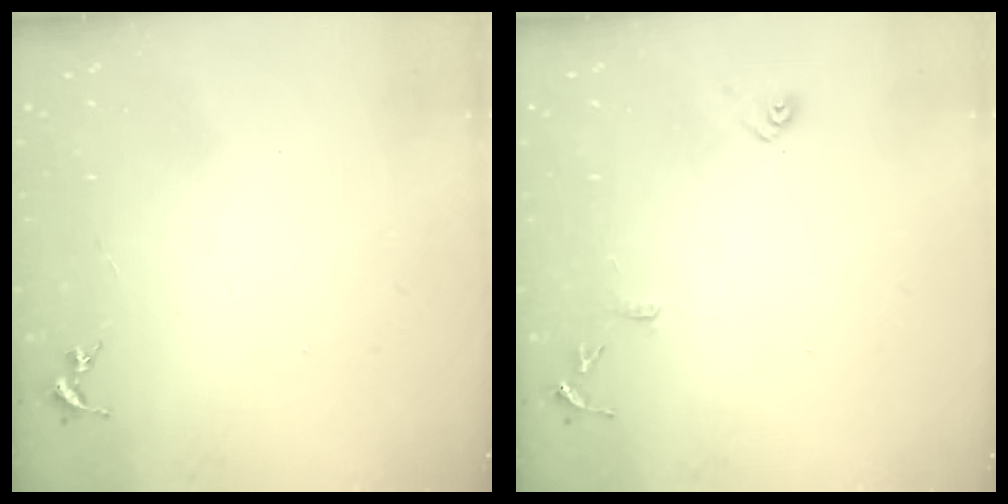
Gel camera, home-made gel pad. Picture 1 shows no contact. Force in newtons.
{"total": 9.0, "press": 8.9, "slide": 0.8}